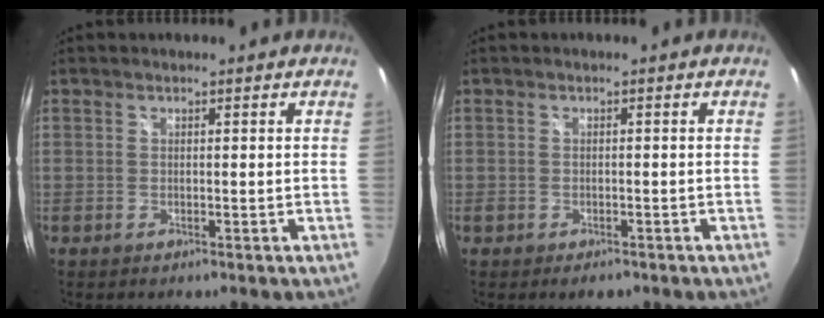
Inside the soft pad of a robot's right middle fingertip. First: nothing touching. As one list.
[{"total": 2.7, "force": [-1.7, 1.6, 1.5], "torque": [-0.027, -0.009, -0.024]}]